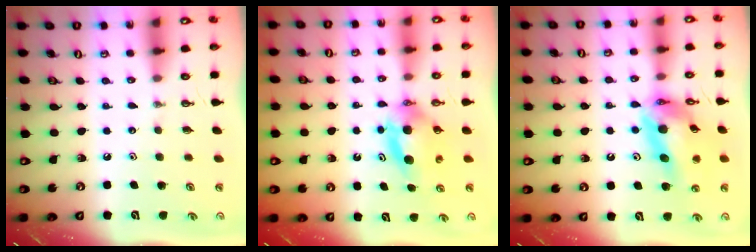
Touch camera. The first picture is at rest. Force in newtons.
{"total": 7.7, "press": 5.1, "slide": 5.8}
{"total": 16.2, "press": 16.1, "slide": 1.7}